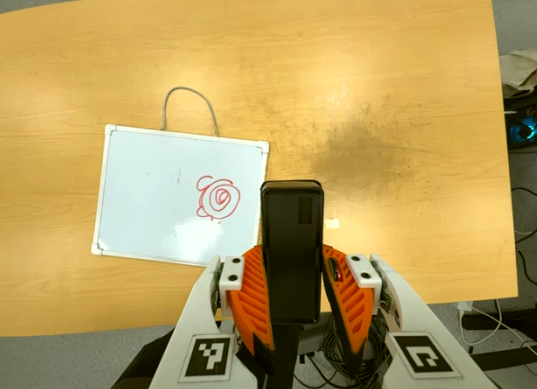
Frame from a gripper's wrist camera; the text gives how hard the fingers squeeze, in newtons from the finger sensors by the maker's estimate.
{"total": 4.9, "left": 3.5, "right": 6.4}